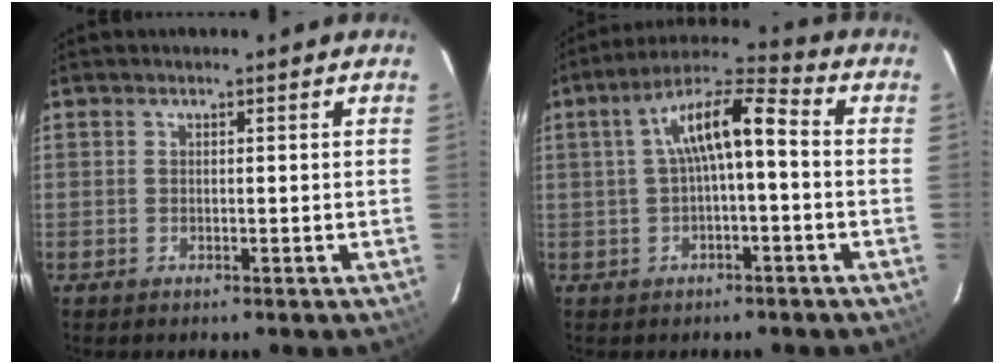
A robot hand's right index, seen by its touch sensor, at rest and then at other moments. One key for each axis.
{"total": 9.7, "fx": -0.1, "fy": 2.6, "fz": 9.3, "tx": -0.173, "ty": 0.029, "tz": 0.000}